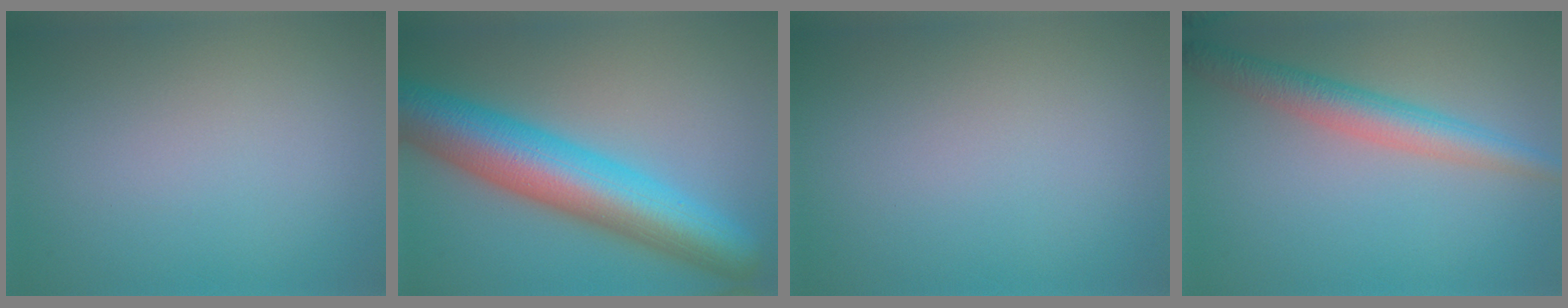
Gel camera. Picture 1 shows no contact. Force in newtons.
{"total": 11.0, "press": 11.0, "slide": 0.2}
{"total": 0.0}
{"total": 4.2, "press": 4.2, "slide": 0.1}